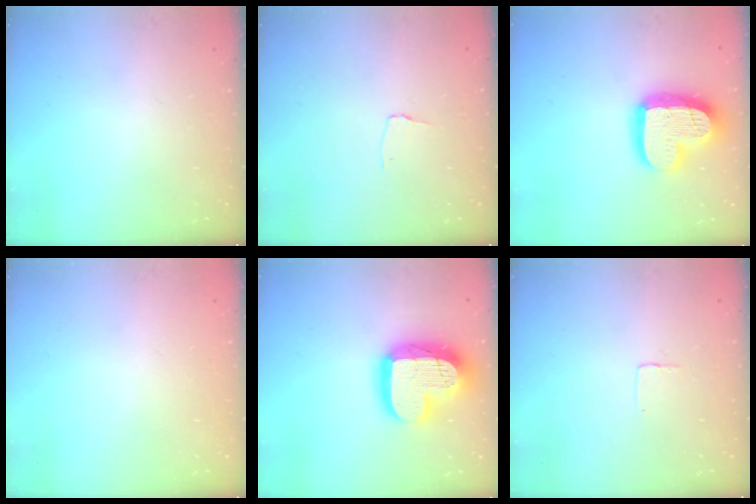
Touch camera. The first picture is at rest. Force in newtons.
{"total": 2.7, "press": 2.7, "slide": 0.3}
{"total": 19.2, "press": 19.1, "slide": 1.8}
{"total": 0.0}
{"total": 21.7, "press": 21.6, "slide": 1.9}
{"total": 2.5, "press": 2.5, "slide": 0.1}